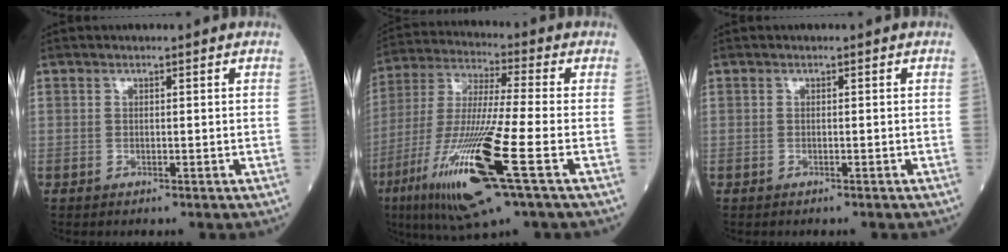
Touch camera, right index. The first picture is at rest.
{"total": 19.3, "force": [-7.7, 0.6, 17.6], "torque": [-0.381, -0.041, -0.148]}
{"total": 0.9, "force": [-0.8, 0.0, 0.4], "torque": [-0.005, 0.000, -0.012]}